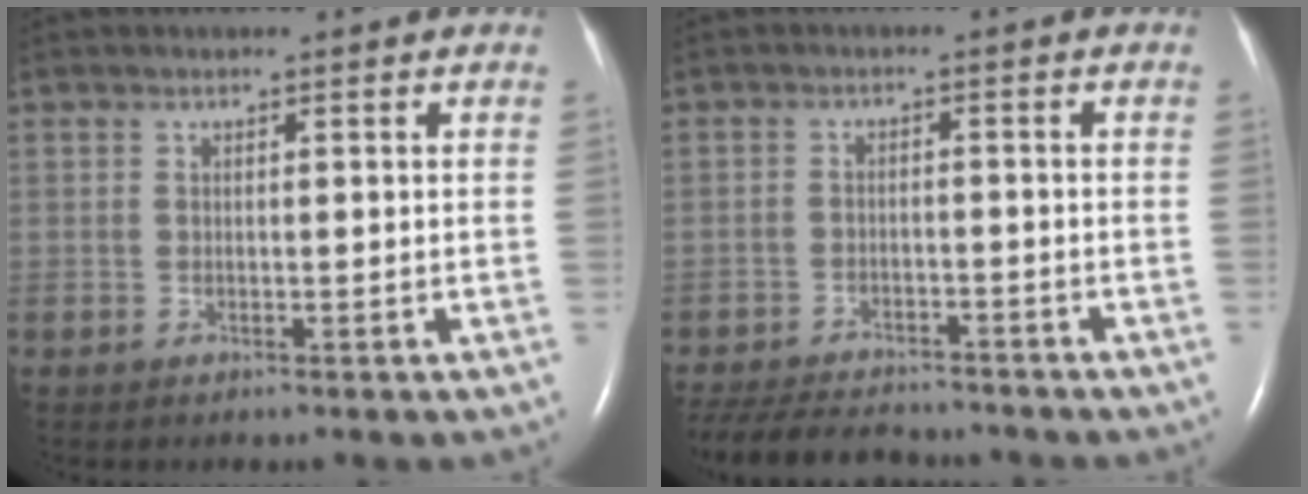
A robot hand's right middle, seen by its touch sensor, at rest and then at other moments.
{"total": 12.3, "force": [-11.1, 3.1, 4.4], "torque": [-0.092, -0.011, -0.160]}